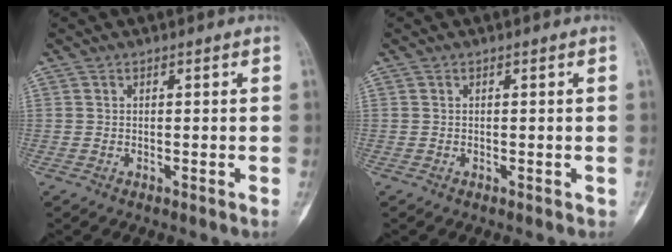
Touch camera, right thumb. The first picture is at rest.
{"total": 0.0}